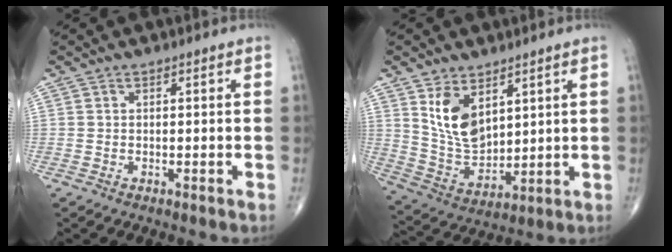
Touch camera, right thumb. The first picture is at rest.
{"total": 10.4, "force": [4.7, 6.0, 7.0], "torque": [-0.108, -0.030, 0.106]}